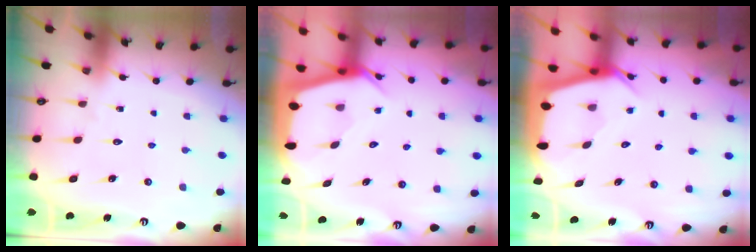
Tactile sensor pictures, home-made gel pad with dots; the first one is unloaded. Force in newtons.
{"total": 3.9, "press": 3.9, "slide": 0.3}
{"total": 3.9, "press": 3.9, "slide": 0.3}